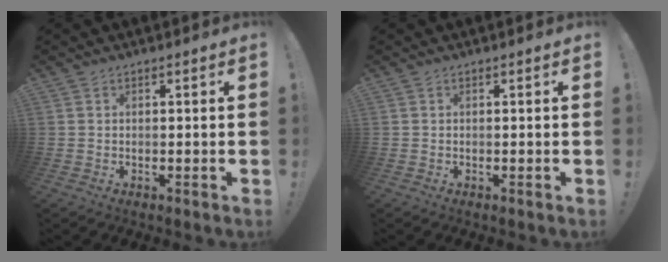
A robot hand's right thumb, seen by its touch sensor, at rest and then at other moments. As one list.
[{"total": 0.0}]